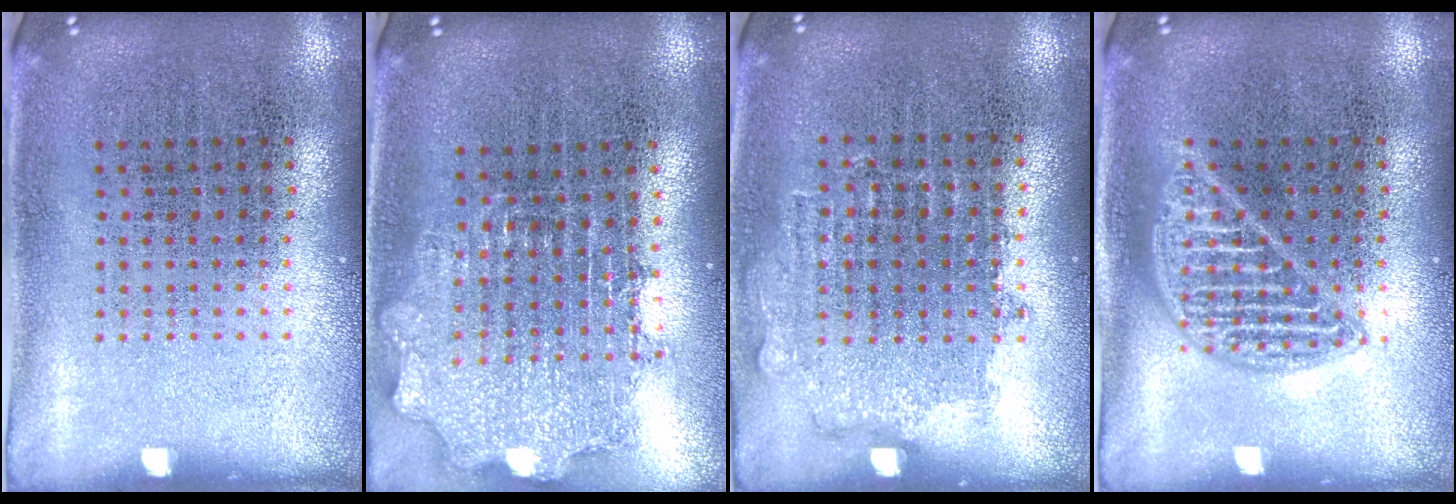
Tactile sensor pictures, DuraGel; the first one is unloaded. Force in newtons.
{"total": 1.9, "press": 1.5, "slide": 1.1}
{"total": 0.9, "press": 0.8, "slide": 0.3}
{"total": 1.5, "press": 1.5, "slide": 0.2}